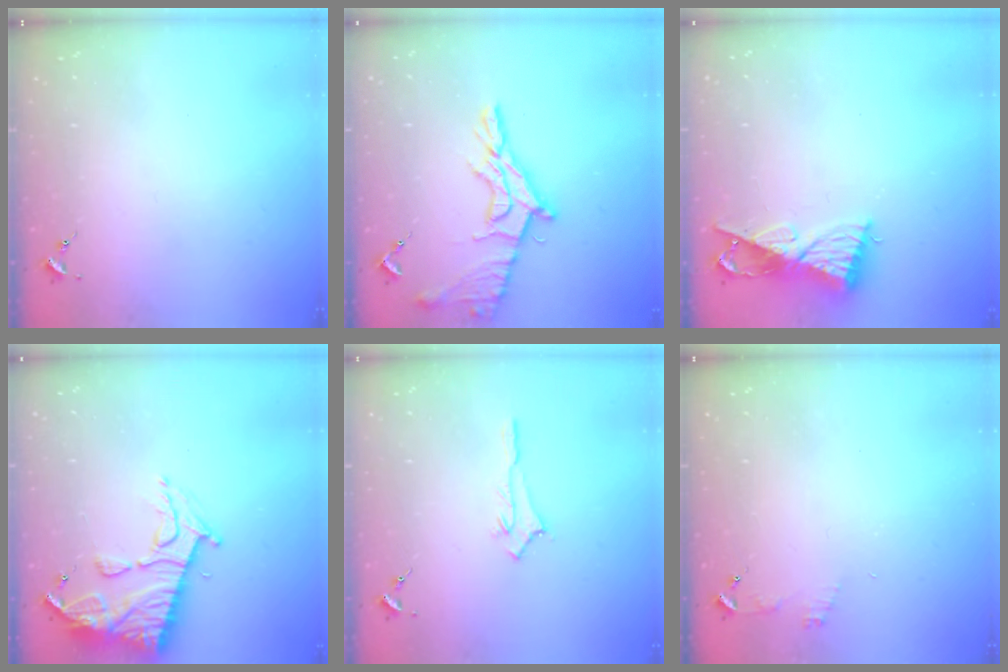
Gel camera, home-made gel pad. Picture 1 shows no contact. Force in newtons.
{"total": 15.4, "press": 15.3, "slide": 1.3}
{"total": 9.2, "press": 9.1, "slide": 0.8}
{"total": 14.4, "press": 14.3, "slide": 1.6}
{"total": 2.8, "press": 2.7, "slide": 0.4}
{"total": 4.6, "press": 4.5, "slide": 0.4}